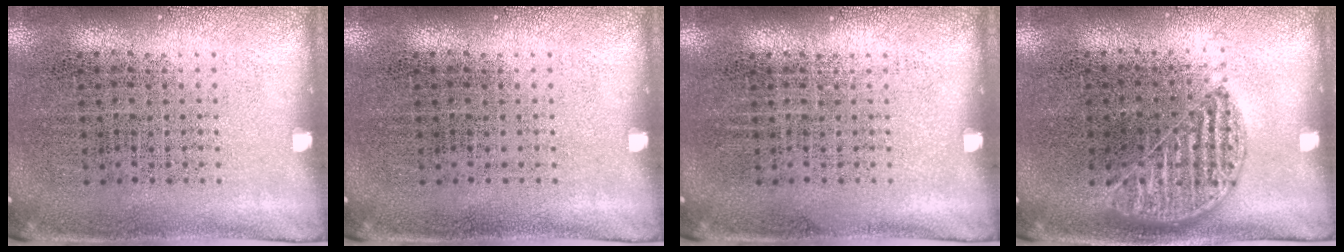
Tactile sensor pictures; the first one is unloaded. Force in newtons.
{"total": 0.0}
{"total": 0.0}
{"total": 1.0, "press": 0.8, "slide": 0.4}